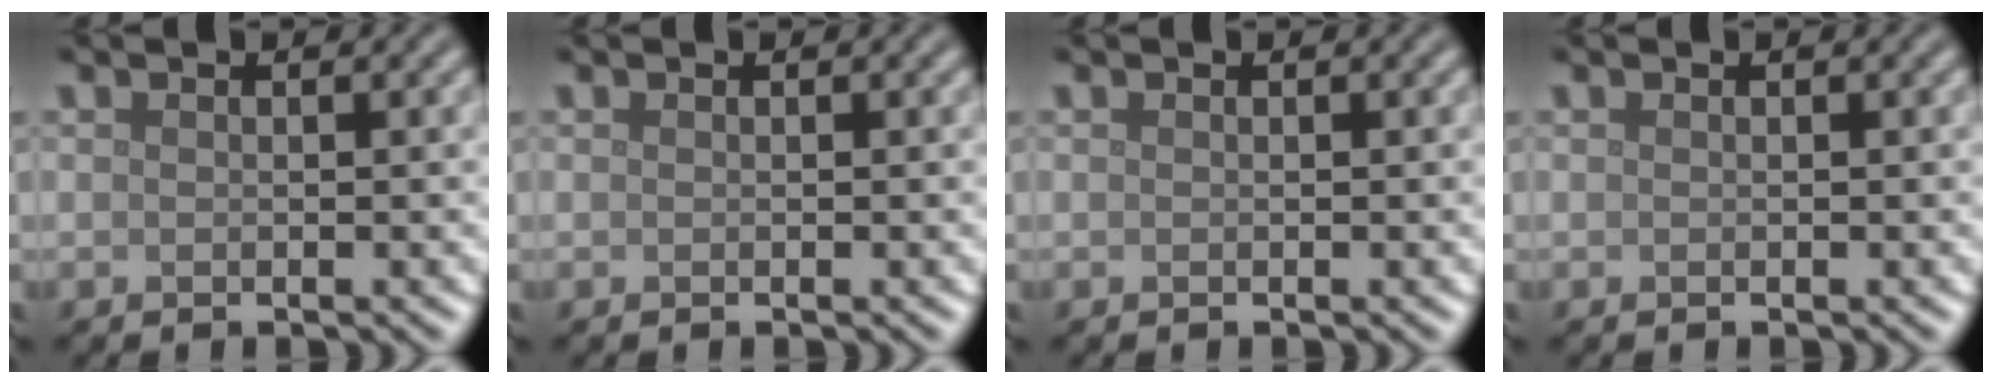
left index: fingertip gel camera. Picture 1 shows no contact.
{"total": 0.0}
{"total": 0.0}
{"total": 0.0}